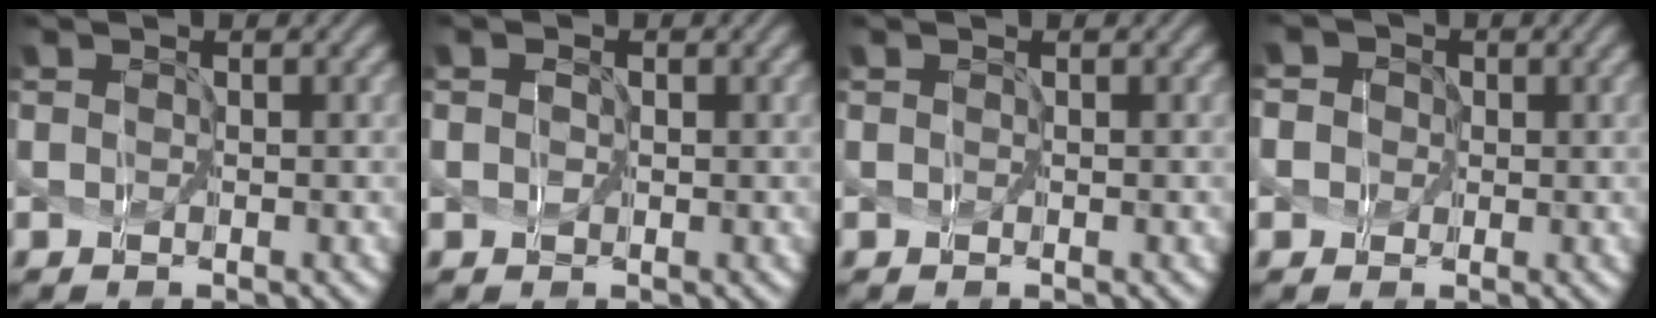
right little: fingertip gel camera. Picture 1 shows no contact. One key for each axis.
{"total": 0.7, "fx": 0.0, "fy": 0.5, "fz": 0.4, "tx": -0.010, "ty": 0.001, "tz": -0.001}
{"total": 0.0}
{"total": 3.8, "fx": -0.1, "fy": 3.7, "fz": 1.1, "tx": -0.031, "ty": 0.025, "tz": -0.022}